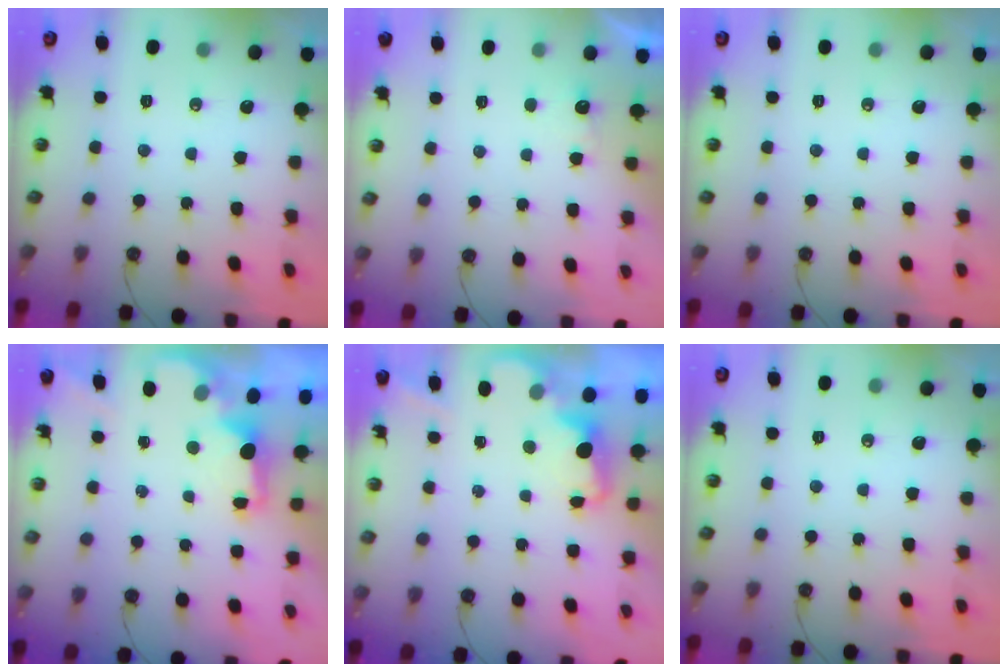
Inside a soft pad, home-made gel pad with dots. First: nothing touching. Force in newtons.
{"total": 1.6, "press": 1.5, "slide": 0.7}
{"total": 0.0}
{"total": 1.6, "press": 1.5, "slide": 0.6}
{"total": 1.9, "press": 1.9, "slide": 0.6}
{"total": 0.0}